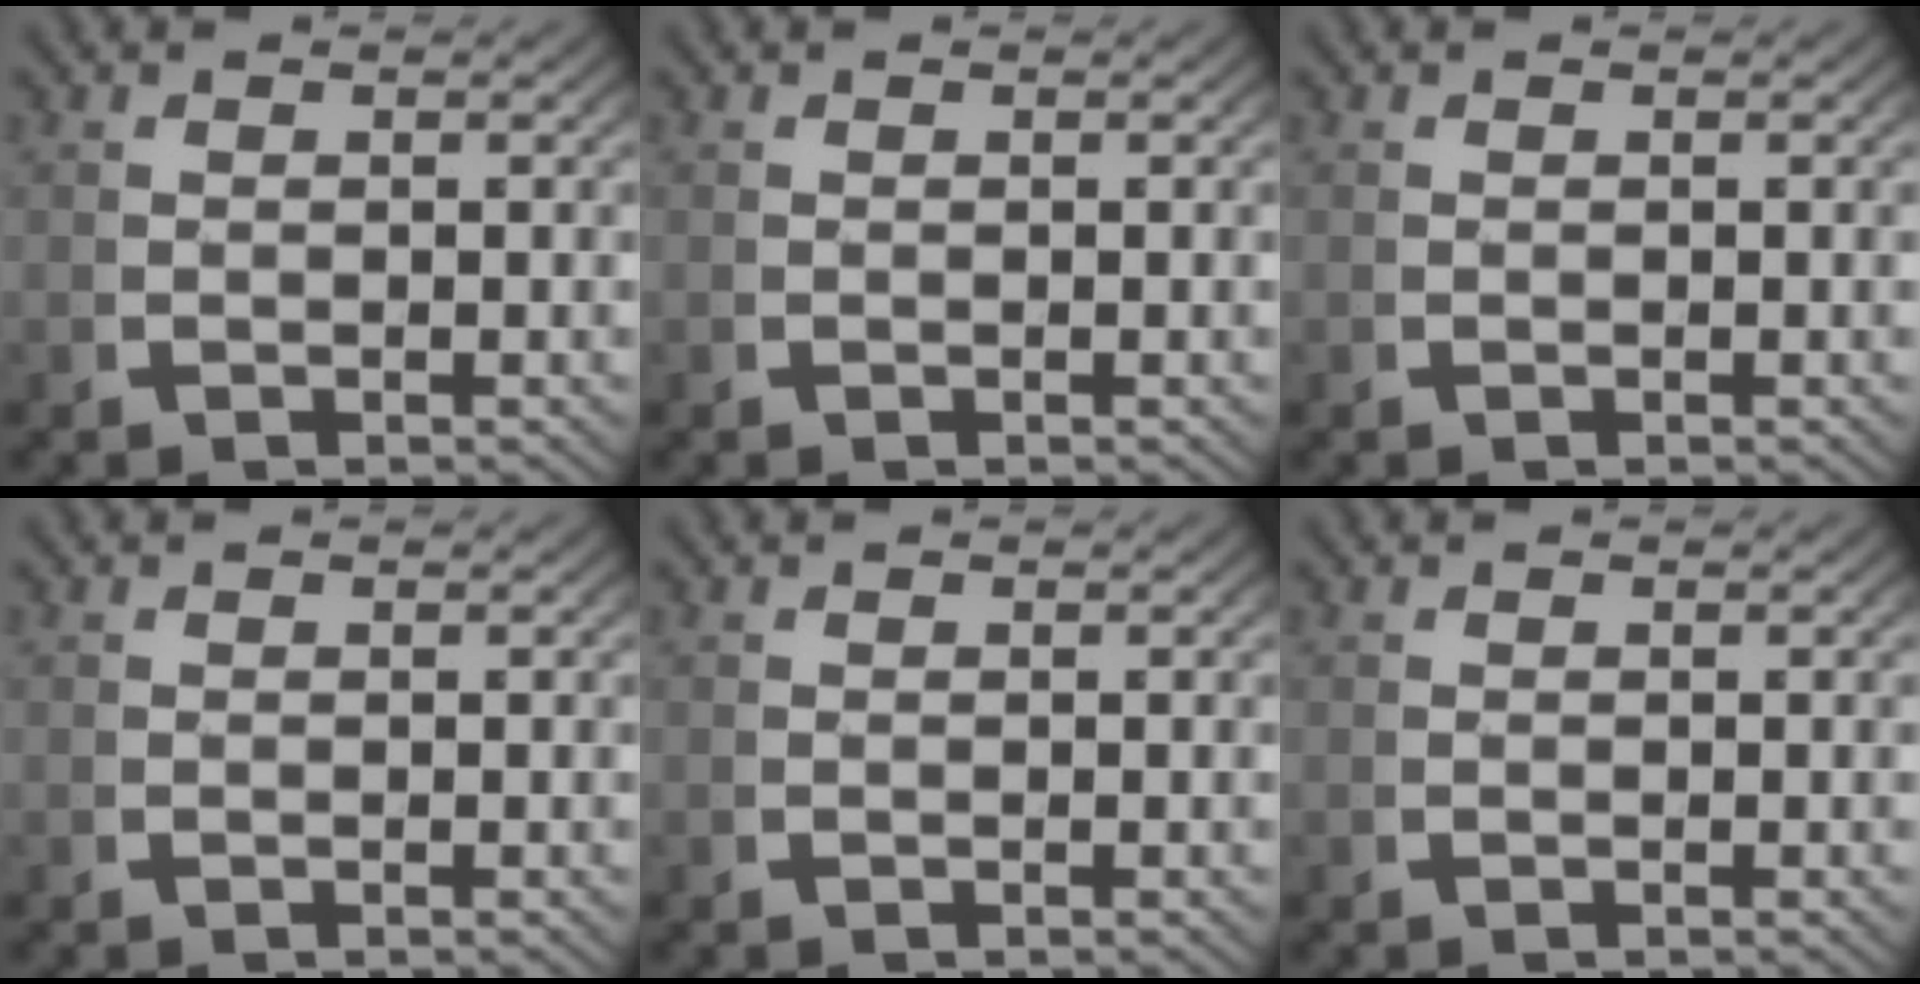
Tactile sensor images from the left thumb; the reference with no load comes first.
{"total": 0.0}
{"total": 0.0}
{"total": 0.0}
{"total": 0.0}
{"total": 0.0}